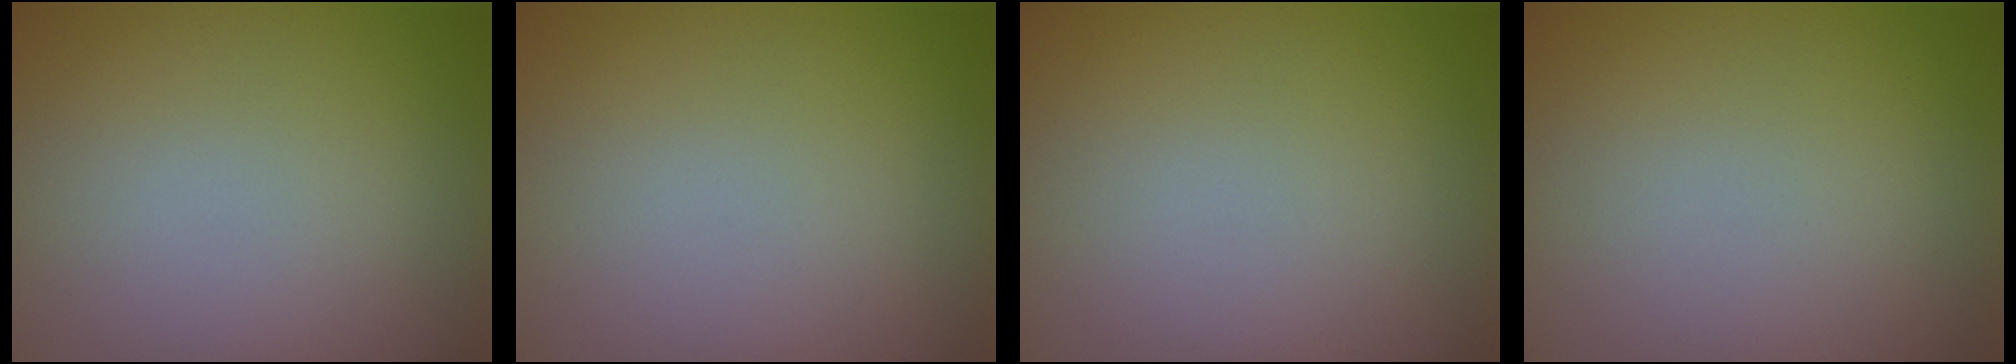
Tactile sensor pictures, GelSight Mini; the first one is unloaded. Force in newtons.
{"total": 0.0}
{"total": 0.0}
{"total": 0.0}